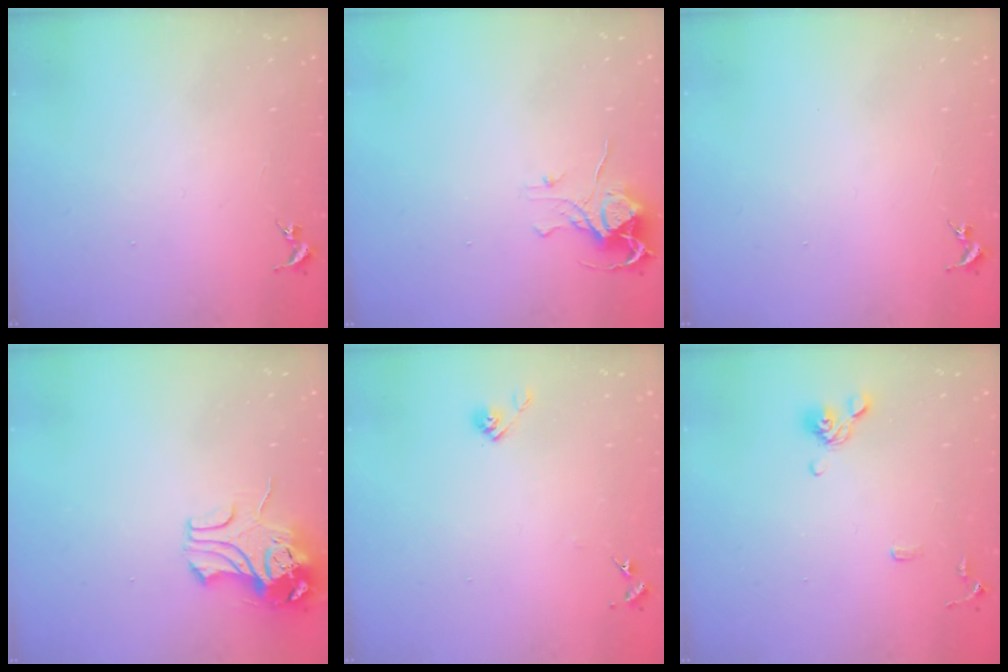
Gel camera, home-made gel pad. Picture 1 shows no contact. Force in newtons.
{"total": 8.0, "press": 8.0, "slide": 0.6}
{"total": 0.0}
{"total": 9.8, "press": 9.7, "slide": 1.4}
{"total": 6.2, "press": 6.2, "slide": 0.5}
{"total": 8.8, "press": 8.6, "slide": 2.0}